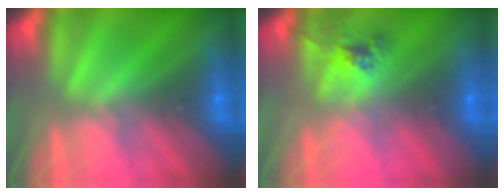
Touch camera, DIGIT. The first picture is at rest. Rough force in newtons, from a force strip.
{"total": 2.5}